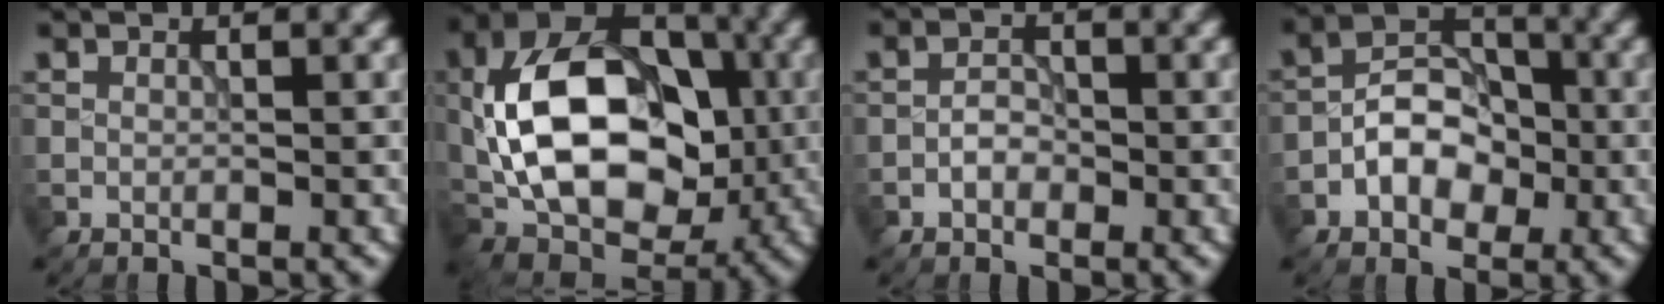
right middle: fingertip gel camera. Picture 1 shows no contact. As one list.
[{"total": 14.2, "force": [-0.6, 9.3, 10.7], "torque": [-0.188, 0.019, -0.019]}, {"total": 1.7, "force": [-0.7, 1.1, 1.0], "torque": [-0.016, 0.006, -0.016]}, {"total": 4.9, "force": [-1.6, 3.3, 3.1], "torque": [-0.042, 0.008, -0.031]}]